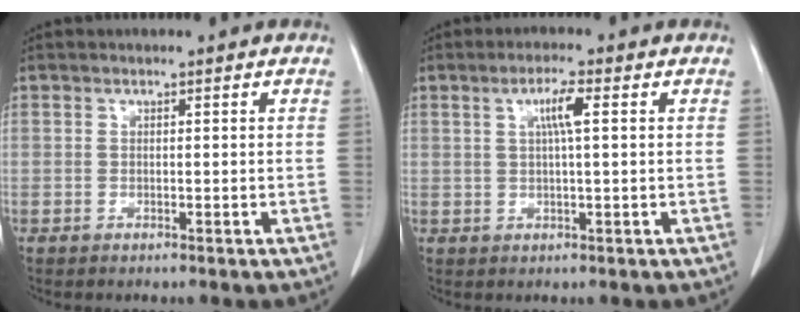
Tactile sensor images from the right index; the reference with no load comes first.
{"total": 3.7, "force": [1.1, 0.3, 3.5], "torque": [-0.066, 0.005, 0.019]}